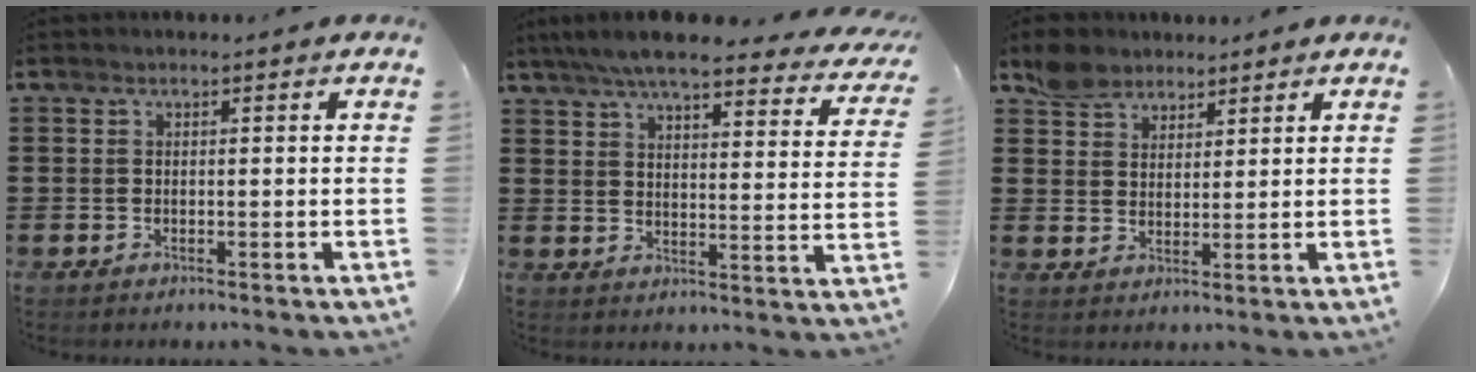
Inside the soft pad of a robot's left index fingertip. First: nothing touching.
{"total": 7.1, "force": [6.3, 0.4, 3.4], "torque": [-0.090, -0.031, 0.109]}
{"total": 4.6, "force": [3.7, 2.7, 0.4], "torque": [-0.027, 0.007, 0.073]}